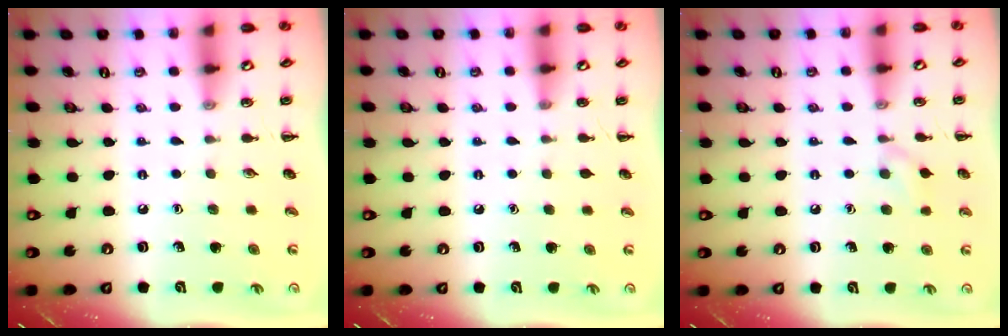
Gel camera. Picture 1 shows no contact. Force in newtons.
{"total": 0.0}
{"total": 5.2, "press": 4.8, "slide": 1.8}